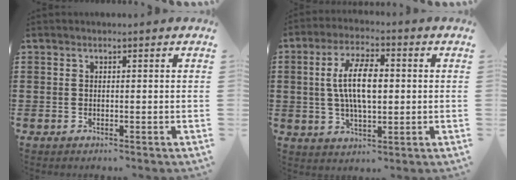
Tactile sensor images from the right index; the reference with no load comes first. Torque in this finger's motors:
{"motor_torque": [0.76, -0.30, 0.36, 0.21]}